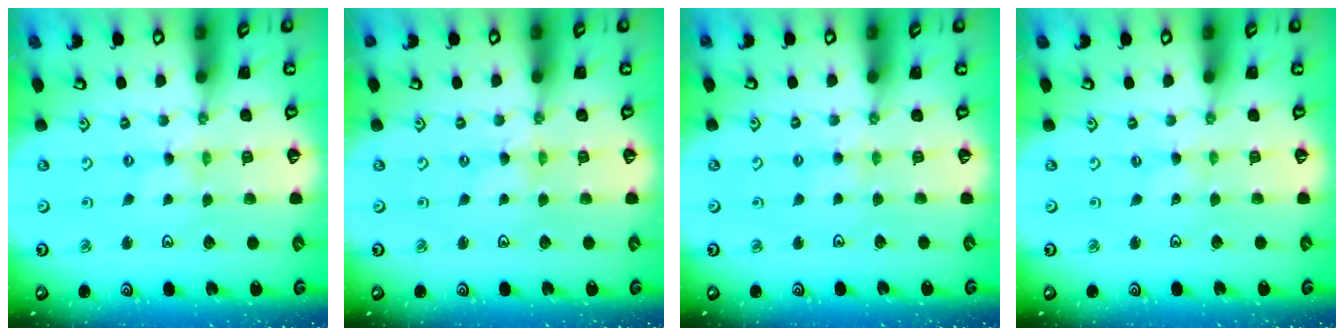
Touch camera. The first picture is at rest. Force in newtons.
{"total": 0.0}
{"total": 3.9, "press": 3.9, "slide": 0.5}
{"total": 0.0}